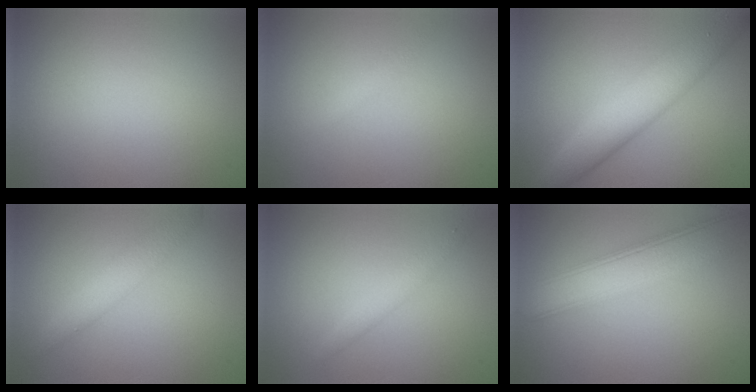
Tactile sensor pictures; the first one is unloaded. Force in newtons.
{"total": 0.7, "press": 0.7, "slide": 0.1}
{"total": 6.0, "press": 6.0, "slide": 0.1}
{"total": 2.8, "press": 2.8, "slide": 0.1}
{"total": 1.6, "press": 1.6, "slide": 0.0}
{"total": 6.6, "press": 6.6, "slide": 0.4}